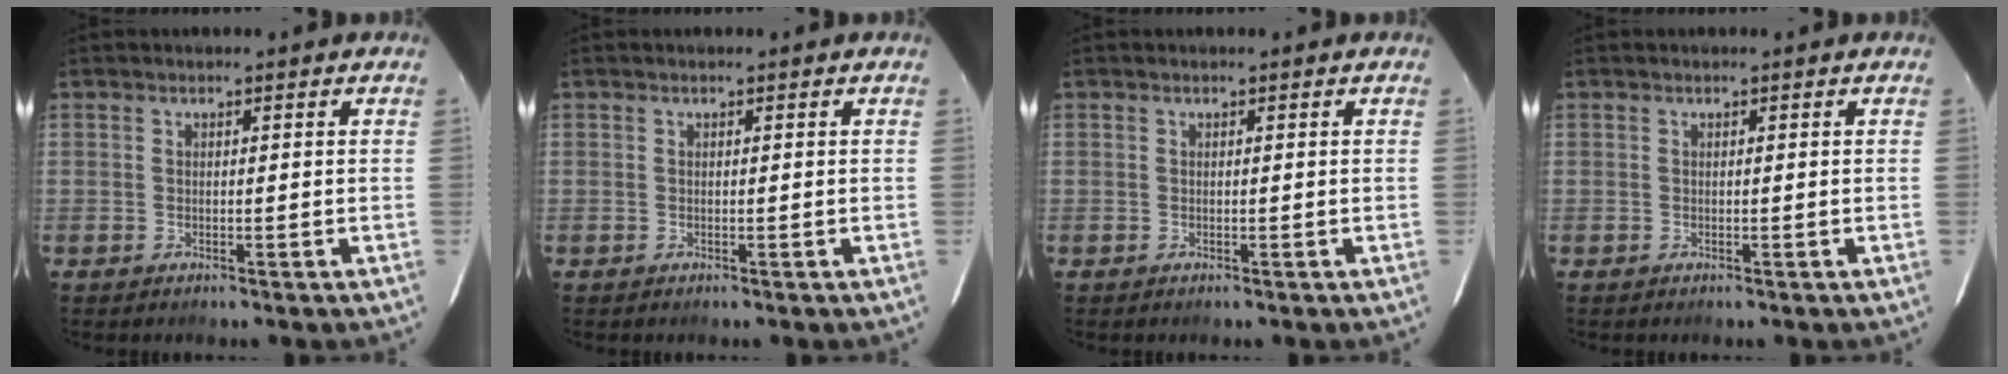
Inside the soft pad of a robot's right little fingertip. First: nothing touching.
{"total": 0.0}
{"total": 0.0}
{"total": 0.0}